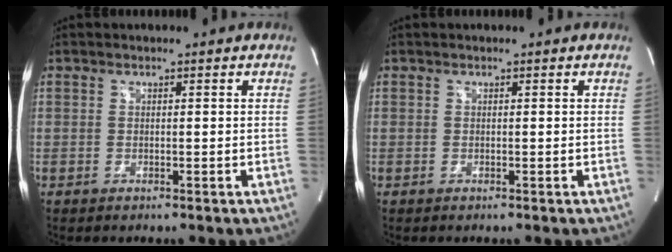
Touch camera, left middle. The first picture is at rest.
{"total": 0.0}